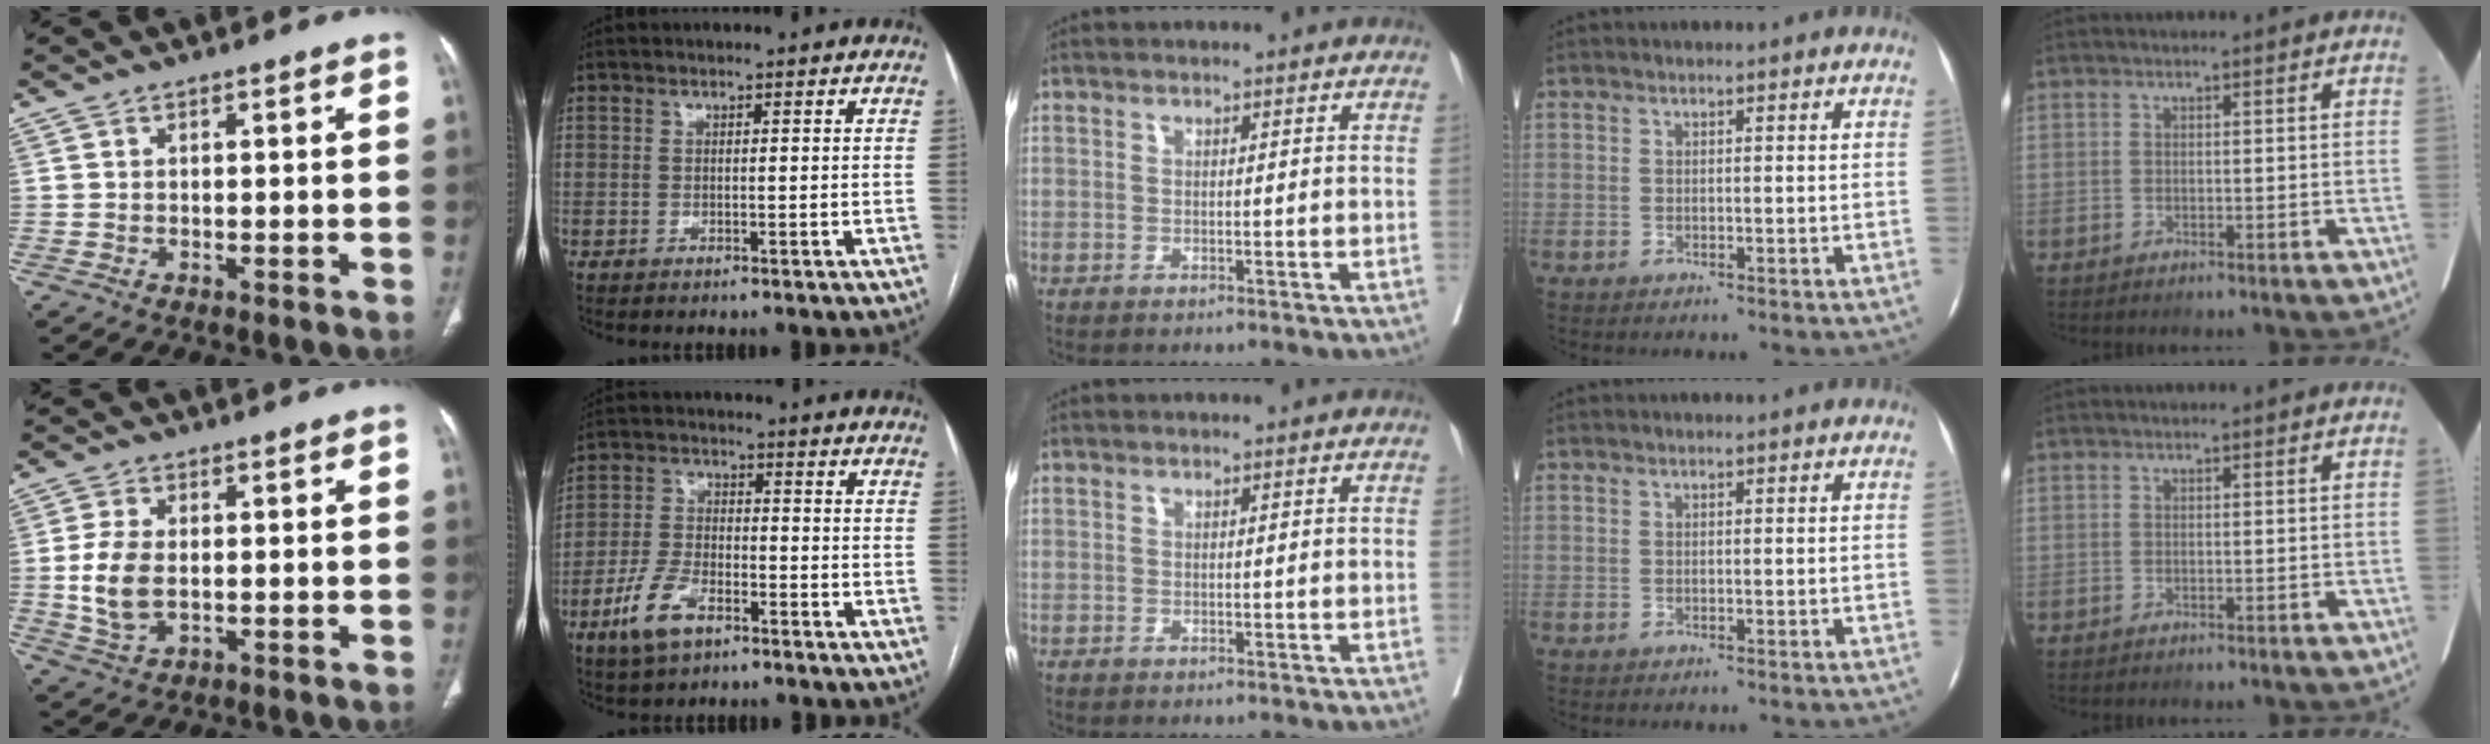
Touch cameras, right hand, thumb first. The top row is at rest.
{"thumb": {"total": 7.4, "force": [-0.2, 4.2, 6.0], "torque": [-0.130, -0.004, 0.001]}, "index": {"total": 8.2, "force": [-4.9, 3.8, 5.4], "torque": [-0.126, 0.001, -0.093]}}